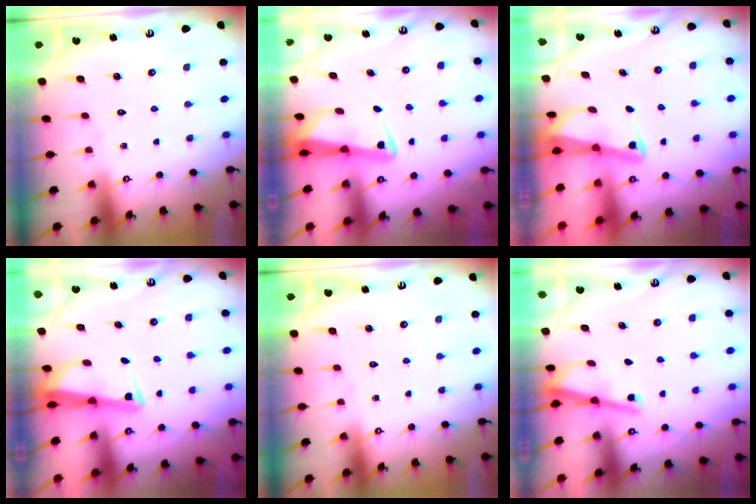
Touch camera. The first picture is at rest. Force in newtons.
{"total": 2.5, "press": 2.5, "slide": 0.5}
{"total": 2.3, "press": 2.2, "slide": 0.4}
{"total": 2.8, "press": 2.7, "slide": 0.6}
{"total": 0.0}
{"total": 2.9, "press": 2.9, "slide": 0.2}